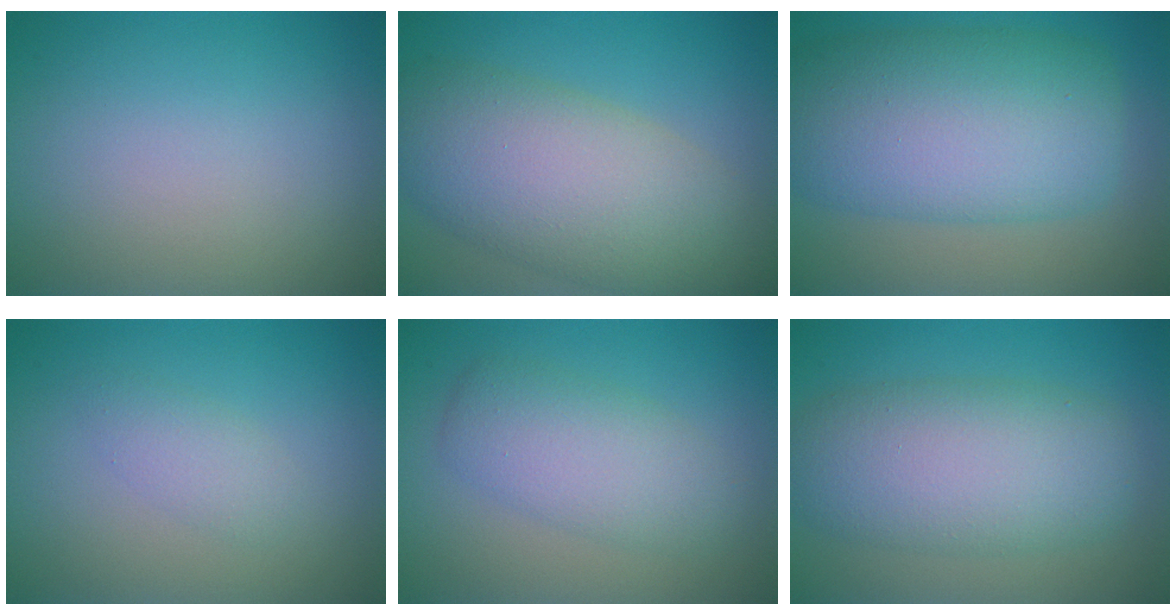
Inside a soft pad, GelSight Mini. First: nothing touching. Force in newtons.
{"total": 8.8, "press": 8.8, "slide": 0.6}
{"total": 11.7, "press": 11.7, "slide": 0.1}
{"total": 1.7, "press": 1.7, "slide": 0.1}
{"total": 4.3, "press": 4.3, "slide": 0.2}
{"total": 7.8, "press": 7.8, "slide": 0.4}